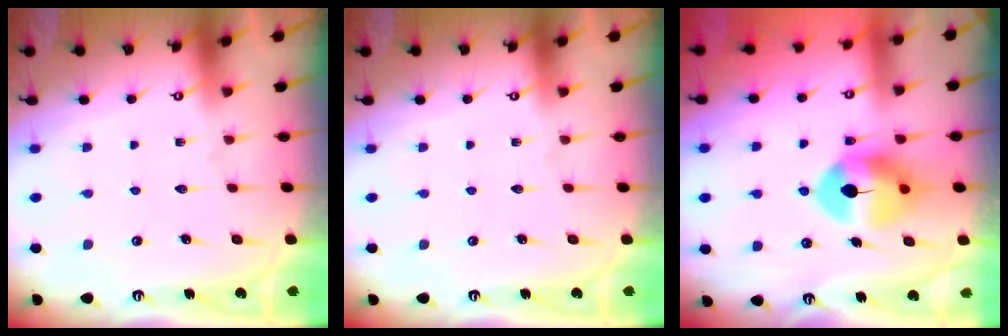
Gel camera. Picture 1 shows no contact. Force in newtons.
{"total": 0.0}
{"total": 9.6, "press": 9.5, "slide": 1.4}